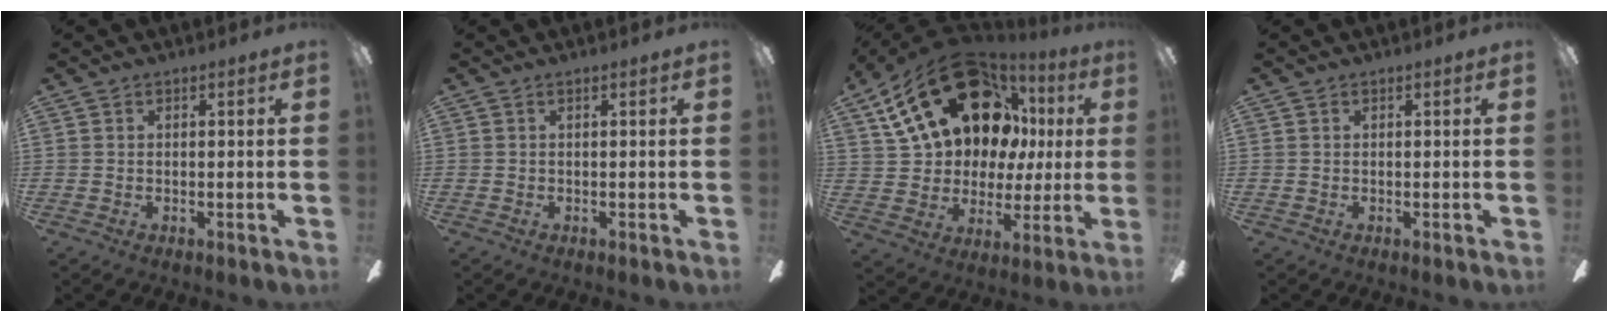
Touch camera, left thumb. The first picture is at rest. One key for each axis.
{"total": 0.0}
{"total": 26.0, "fx": 13.7, "fy": 16.0, "fz": 15.2, "tx": -0.281, "ty": -0.061, "tz": 0.263}
{"total": 0.0}